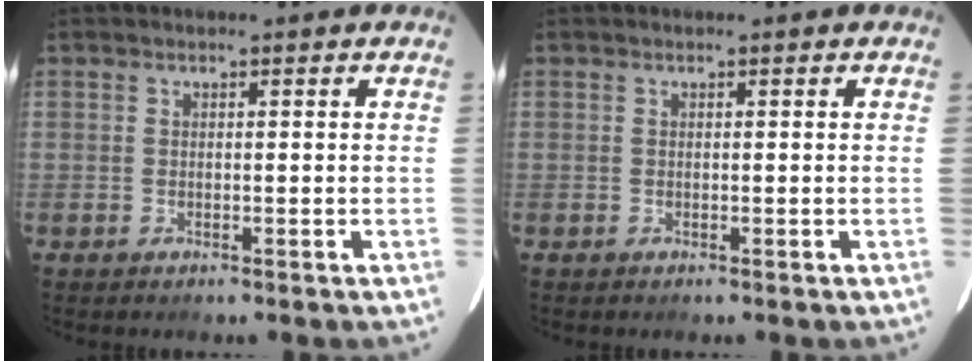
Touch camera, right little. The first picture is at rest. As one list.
[{"total": 0.0}]